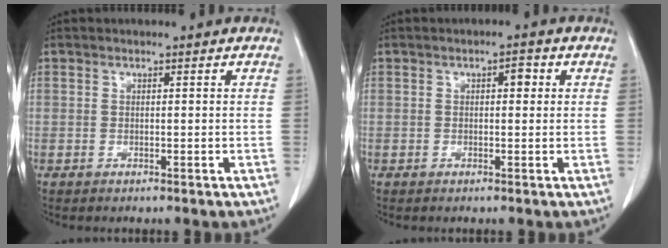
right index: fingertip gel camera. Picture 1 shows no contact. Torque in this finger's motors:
{"motor_torque": [0.02, 0.08, 0.02, 0.00]}